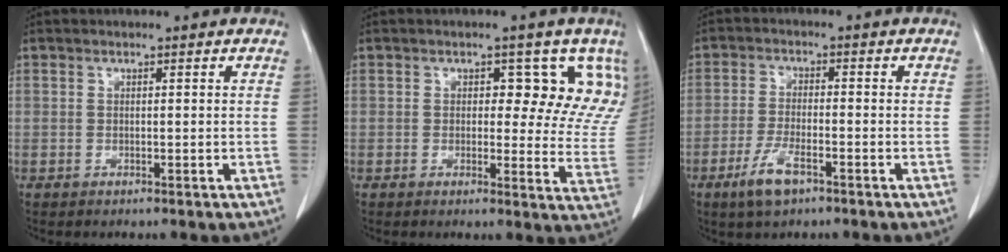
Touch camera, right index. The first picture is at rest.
{"total": 9.1, "force": [4.9, 5.0, 5.7], "torque": [-0.040, -0.005, 0.038]}
{"total": 5.6, "force": [-3.4, 1.5, 4.2], "torque": [-0.089, -0.006, -0.060]}